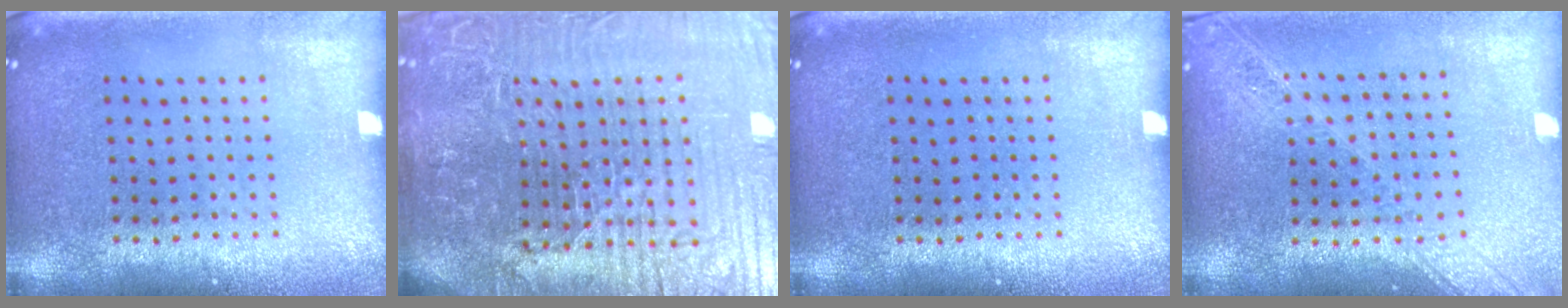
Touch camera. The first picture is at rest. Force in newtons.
{"total": 7.9, "press": 7.0, "slide": 3.7}
{"total": 0.0}
{"total": 2.1, "press": 1.8, "slide": 1.0}